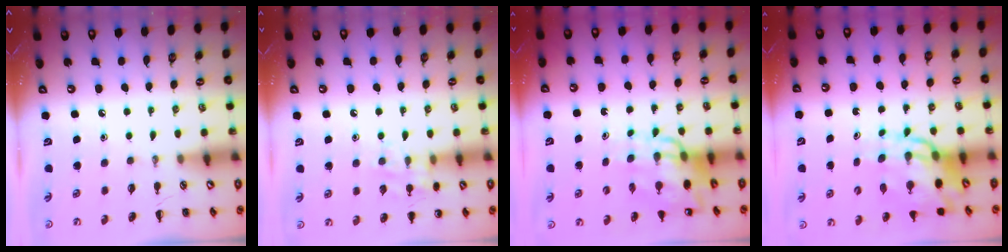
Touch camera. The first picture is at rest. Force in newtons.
{"total": 8.2, "press": 8.1, "slide": 1.1}
{"total": 11.7, "press": 11.1, "slide": 3.6}
{"total": 11.7, "press": 11.2, "slide": 3.4}